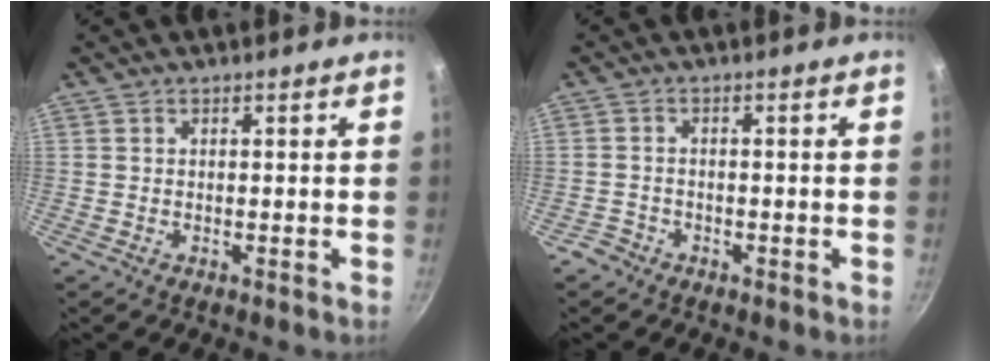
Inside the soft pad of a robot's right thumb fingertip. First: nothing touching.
{"total": 2.2, "force": [-1.6, 1.5, 0.1], "torque": [0.002, 0.024, -0.027]}